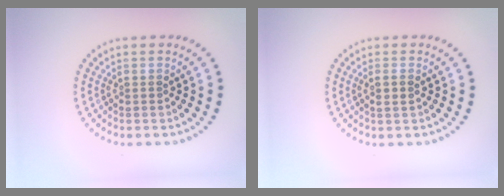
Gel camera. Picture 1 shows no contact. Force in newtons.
{"total": 1.2, "press": 1.1, "slide": 0.5}